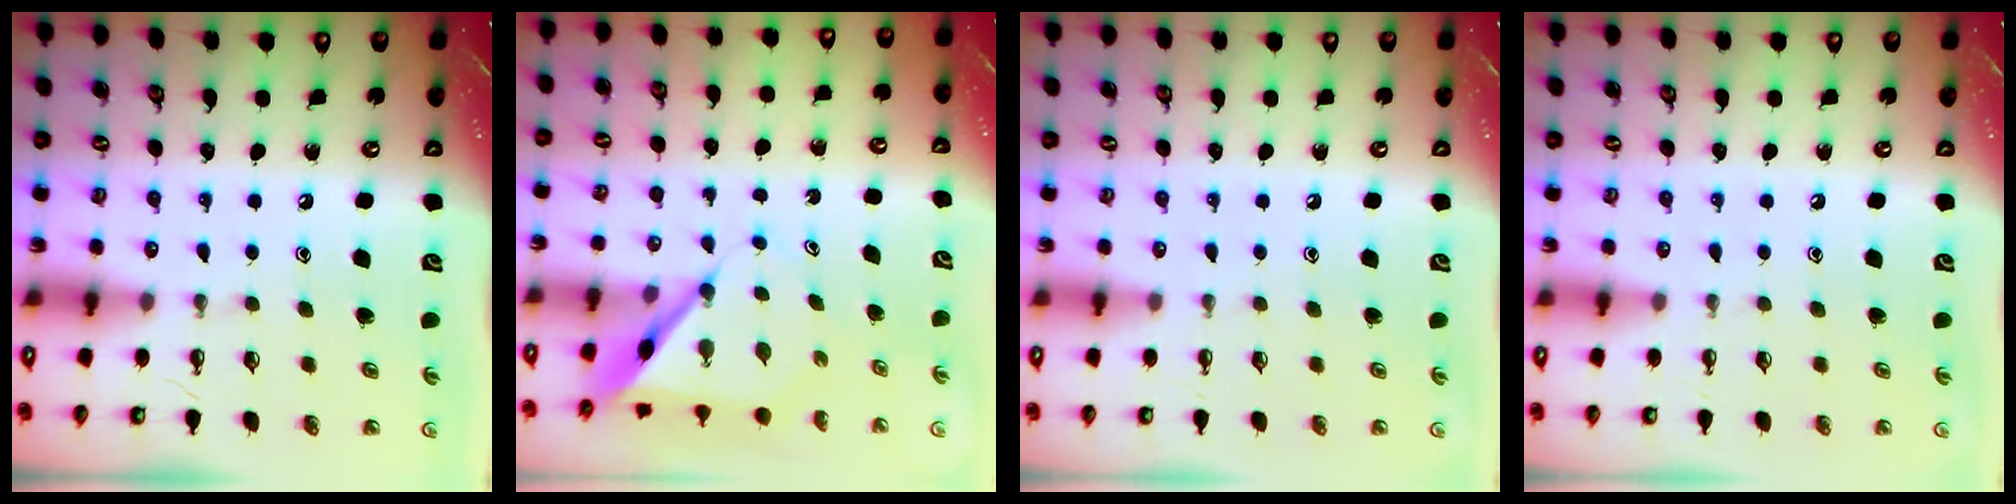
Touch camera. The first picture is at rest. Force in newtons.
{"total": 6.3, "press": 6.3, "slide": 0.6}
{"total": 0.0}
{"total": 0.0}